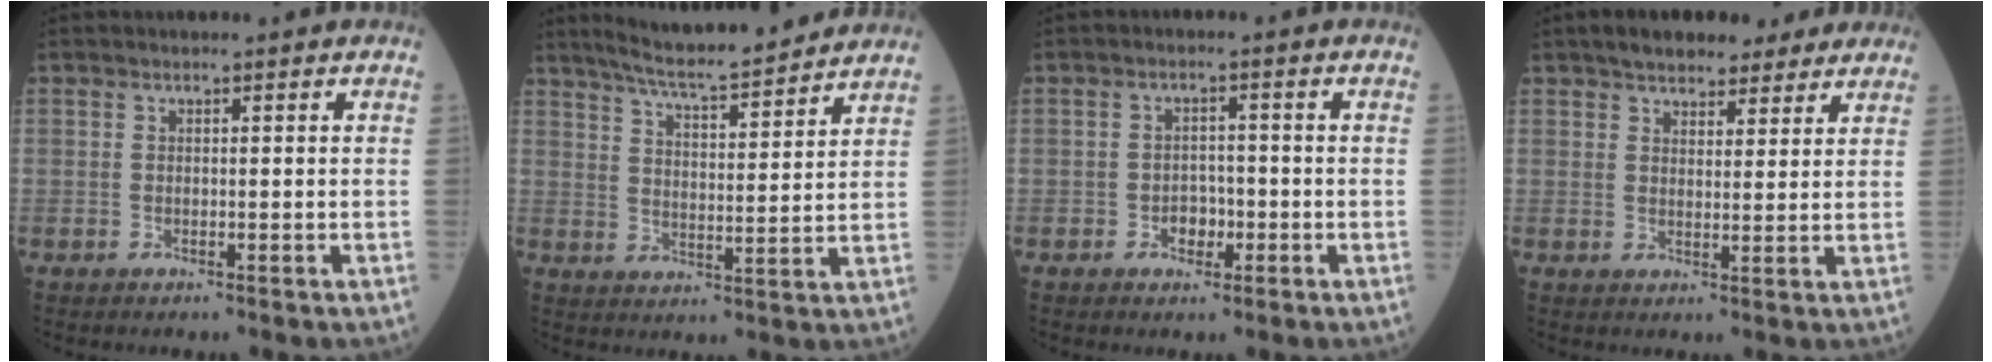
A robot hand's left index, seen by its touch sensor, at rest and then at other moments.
{"total": 13.8, "force": [12.4, 0.7, 6.0], "torque": [-0.101, 0.008, 0.186]}
{"total": 2.8, "force": [-1.3, 1.9, 1.6], "torque": [-0.019, 0.006, -0.019]}
{"total": 9.3, "force": [7.5, 3.7, 4.1], "torque": [-0.045, 0.022, 0.106]}